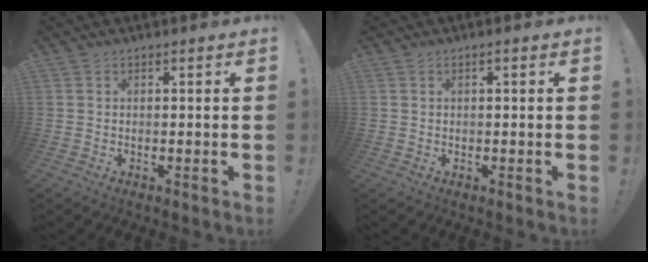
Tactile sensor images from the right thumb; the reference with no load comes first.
{"total": 1.0, "force": [0.0, -0.1, 1.0], "torque": [-0.019, 0.000, 0.000]}